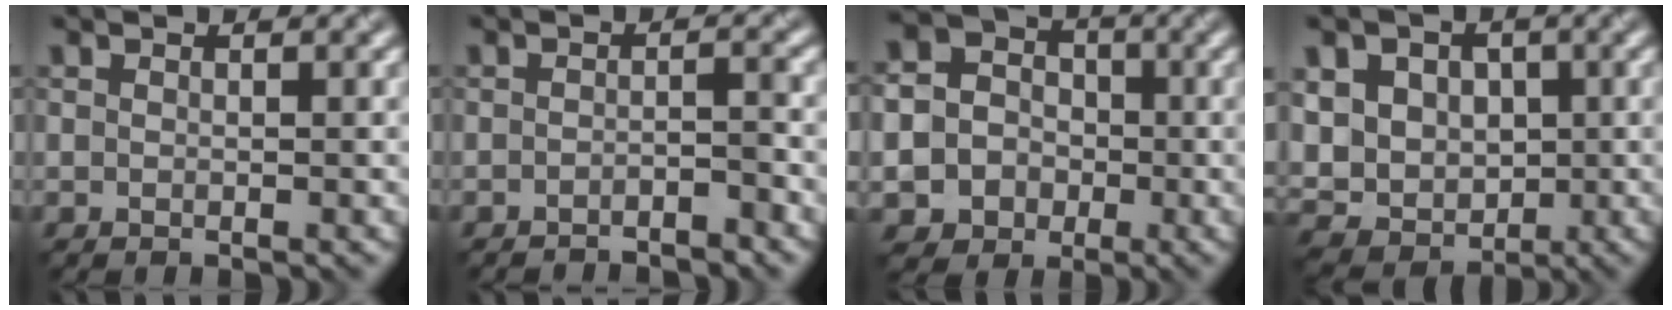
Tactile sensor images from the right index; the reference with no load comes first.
{"total": 2.4, "force": [-2.1, 0.4, 1.1], "torque": [-0.008, 0.002, -0.036]}
{"total": 9.3, "force": [-3.1, 8.4, 2.3], "torque": [-0.051, -0.022, -0.073]}
{"total": 8.9, "force": [1.0, 7.4, 4.8], "torque": [-0.084, 0.015, -0.001]}